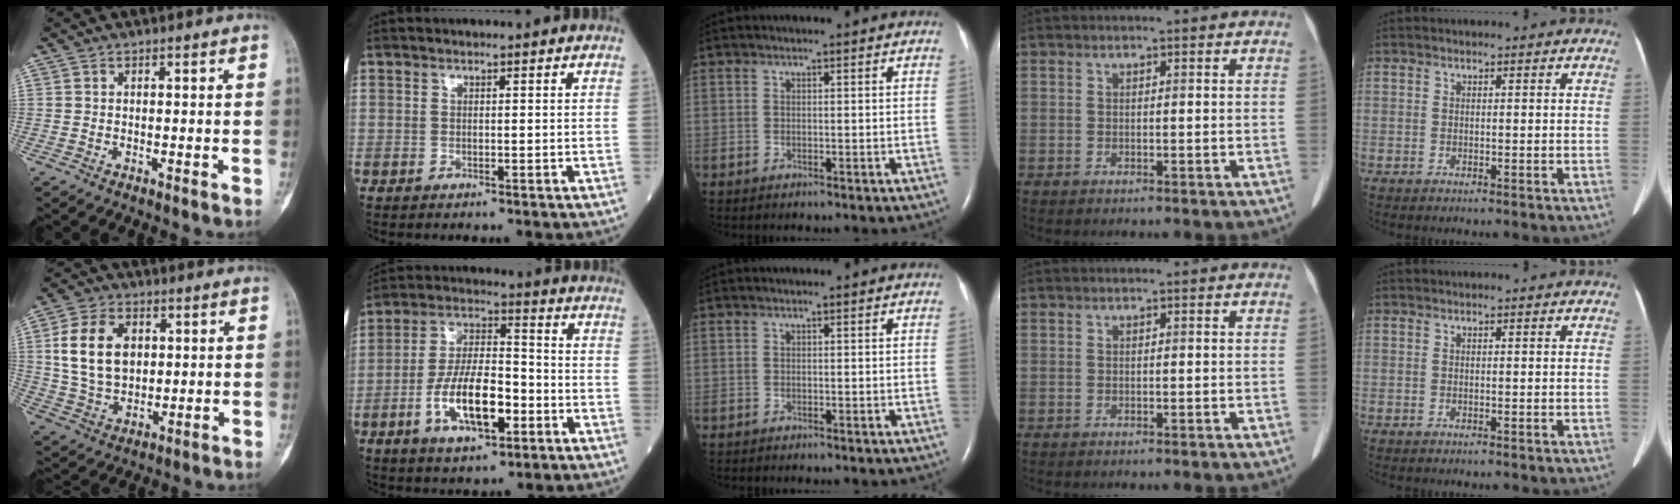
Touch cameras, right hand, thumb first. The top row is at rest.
{"thumb": {"total": 12.7, "force": [2.6, 8.9, 8.7], "torque": [-0.142, -0.004, 0.055]}, "index": {"total": 12.2, "force": [-4.3, 4.4, 10.6], "torque": [-0.204, 0.006, -0.076]}}